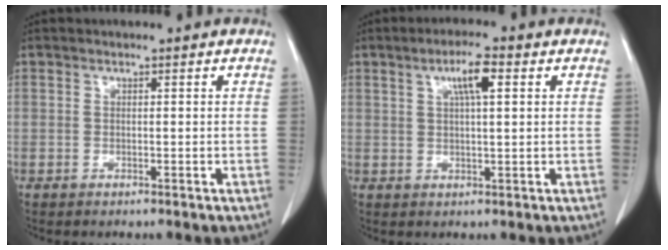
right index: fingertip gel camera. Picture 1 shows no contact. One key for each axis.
{"total": 4.9, "fx": 1.9, "fy": 0.6, "fz": 4.5, "tx": -0.082, "ty": 0.006, "tz": 0.033}